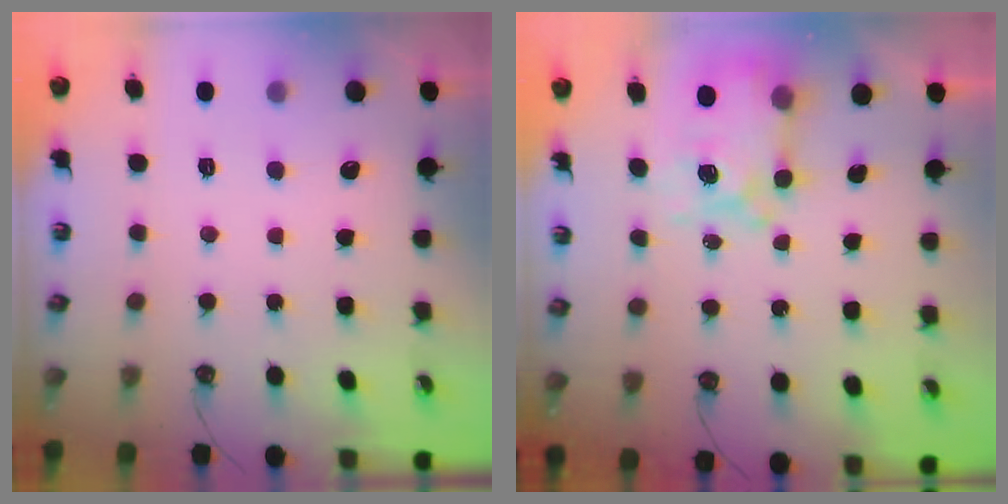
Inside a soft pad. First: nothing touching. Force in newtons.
{"total": 8.0, "press": 8.0, "slide": 0.7}